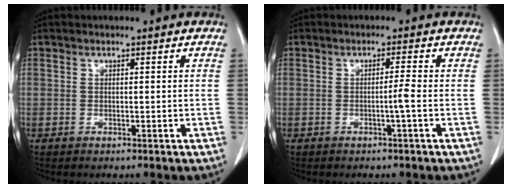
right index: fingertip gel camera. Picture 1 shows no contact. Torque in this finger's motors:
{"motor_torque": [-0.01, 0.17, 0.08, 0.04]}